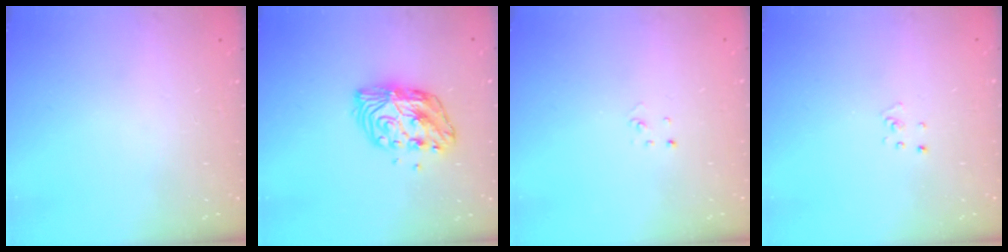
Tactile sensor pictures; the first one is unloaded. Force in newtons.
{"total": 11.3, "press": 11.3, "slide": 0.7}
{"total": 2.0, "press": 2.0, "slide": 0.1}
{"total": 2.6, "press": 2.6, "slide": 0.3}